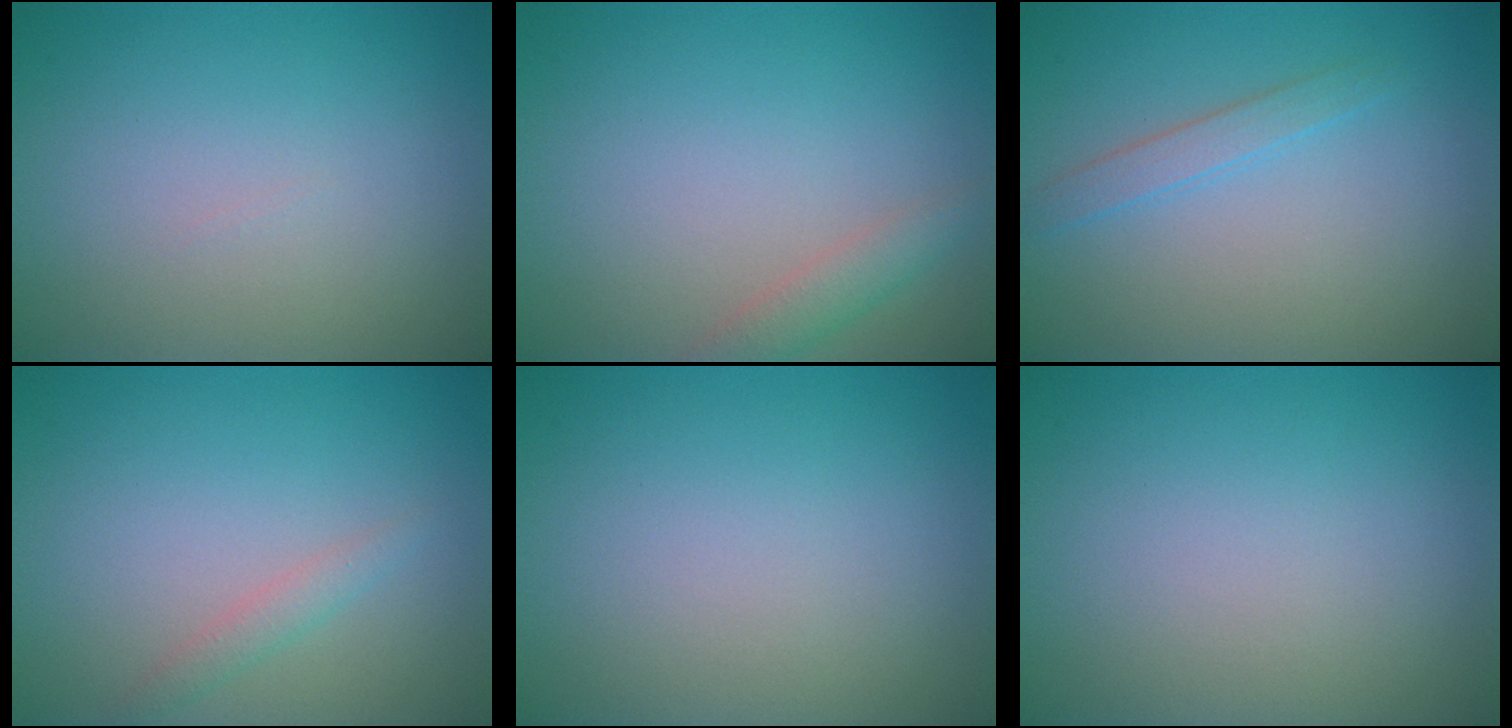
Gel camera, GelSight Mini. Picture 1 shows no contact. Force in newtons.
{"total": 1.9, "press": 1.9, "slide": 0.1}
{"total": 1.5, "press": 1.5, "slide": 0.1}
{"total": 1.3, "press": 1.3, "slide": 0.1}
{"total": 0.0}
{"total": 0.0}